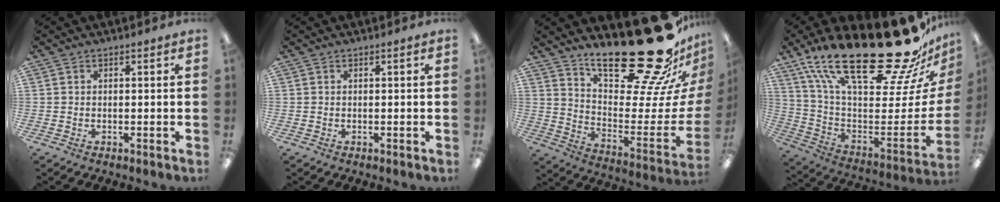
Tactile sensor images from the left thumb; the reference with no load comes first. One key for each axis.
{"total": 0.0}
{"total": 32.4, "fx": 23.2, "fy": 10.9, "fz": 19.8, "tx": -0.255, "ty": -0.171, "tz": 0.394}
{"total": 32.6, "fx": 22.6, "fy": 11.2, "fz": 20.7, "tx": -0.301, "ty": -0.172, "tz": 0.408}